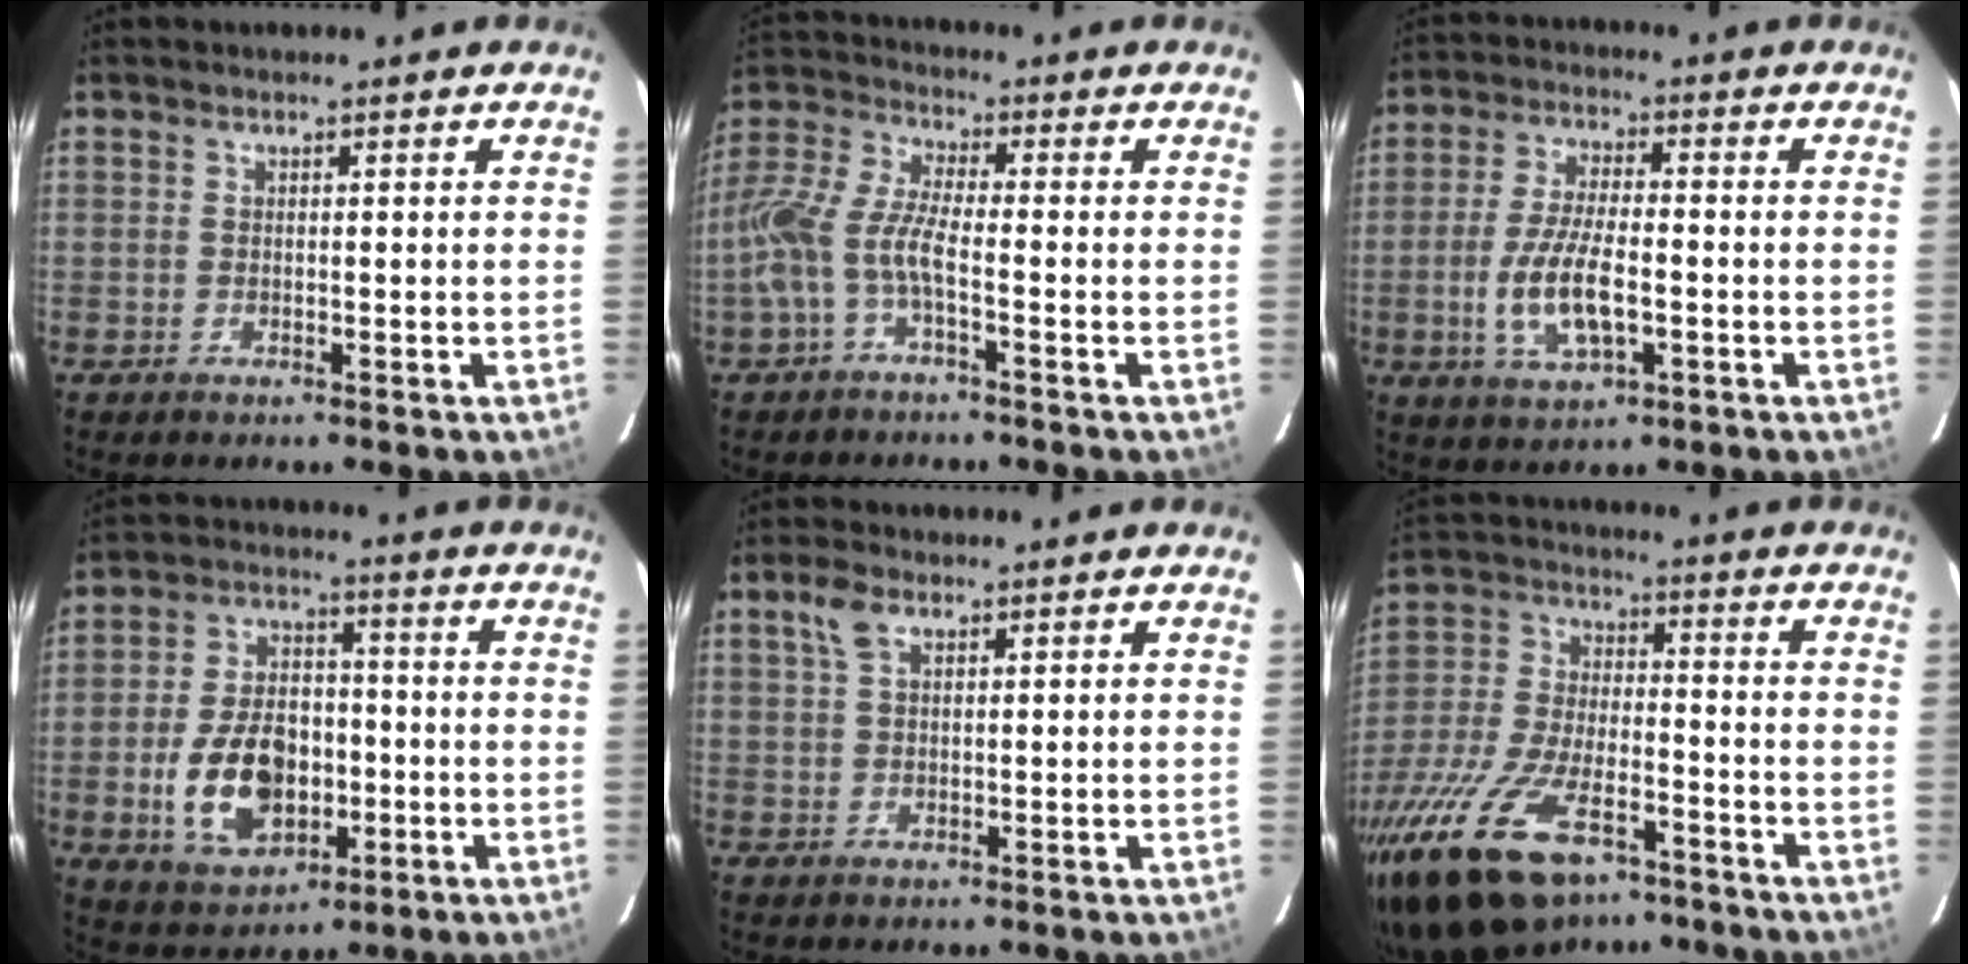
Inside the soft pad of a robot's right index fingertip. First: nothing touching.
{"total": 8.5, "force": [-3.0, 2.1, 7.7], "torque": [-0.181, 0.007, -0.063]}
{"total": 10.4, "force": [-2.5, 4.0, 9.3], "torque": [-0.189, -0.007, -0.044]}
{"total": 14.4, "force": [-3.7, 9.2, 10.5], "torque": [-0.217, 0.009, -0.047]}
{"total": 3.3, "force": [1.7, 1.7, 2.2], "torque": [-0.046, 0.010, 0.034]}
{"total": 21.8, "force": [-14.2, 9.8, 13.4], "torque": [-0.284, -0.029, -0.250]}